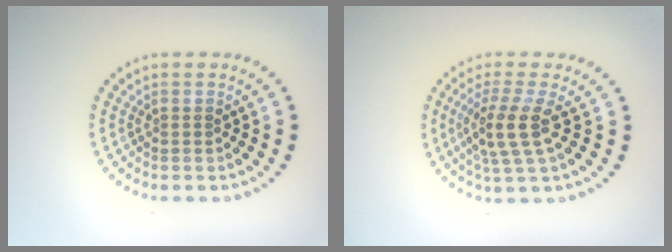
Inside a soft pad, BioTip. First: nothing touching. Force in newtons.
{"total": 3.6, "press": 3.0, "slide": 2.0}